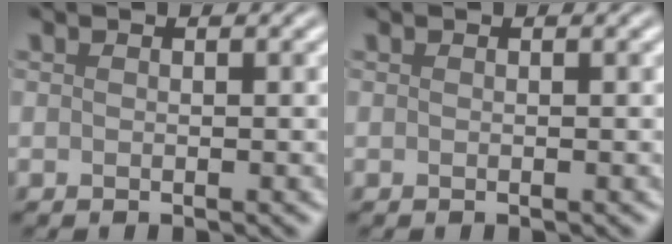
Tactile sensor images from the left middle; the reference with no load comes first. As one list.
[{"total": 0.0}]